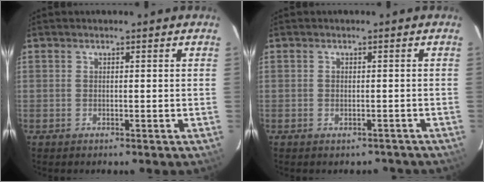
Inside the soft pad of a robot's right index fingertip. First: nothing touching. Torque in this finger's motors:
{"motor_torque": [-0.09, -0.12, 0.00, -0.01]}